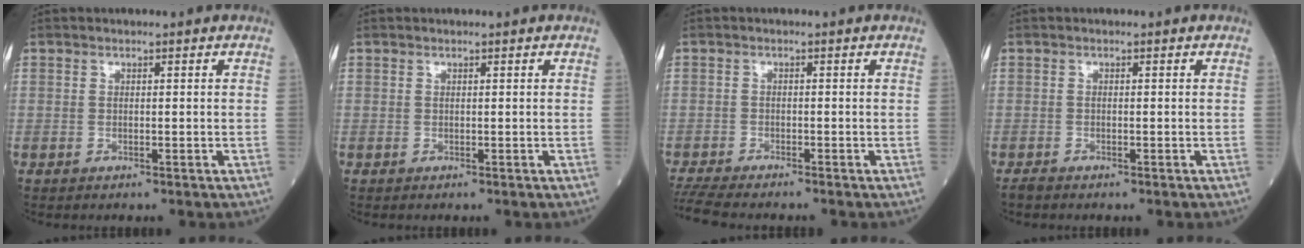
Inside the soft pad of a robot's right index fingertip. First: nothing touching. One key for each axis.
{"total": 0.0}
{"total": 6.2, "fx": -5.8, "fy": 0.7, "fz": 2.2, "tx": -0.042, "ty": -0.018, "tz": -0.102}
{"total": 1.0, "fx": -0.7, "fy": 0.2, "fz": 0.7, "tx": -0.015, "ty": -0.002, "tz": -0.013}